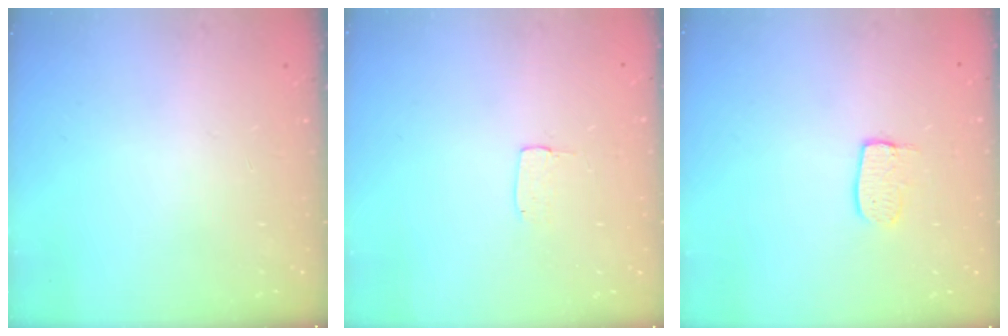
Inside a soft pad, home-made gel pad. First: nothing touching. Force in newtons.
{"total": 2.9, "press": 2.9, "slide": 0.2}
{"total": 6.0, "press": 6.0, "slide": 0.3}